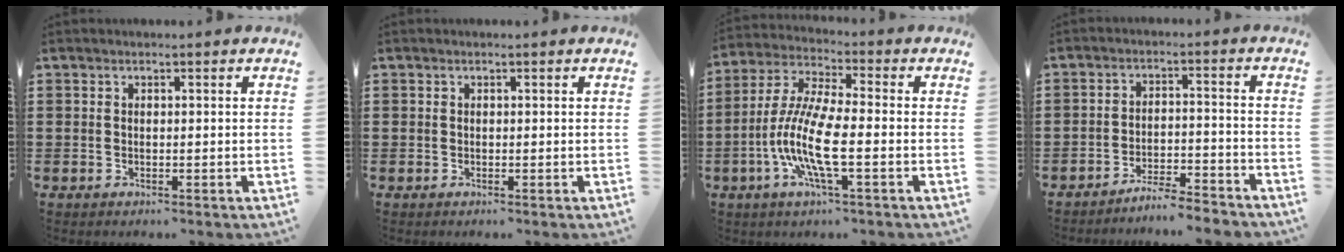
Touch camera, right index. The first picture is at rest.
{"total": 0.0}
{"total": 9.8, "force": [-3.3, 1.9, 9.1], "torque": [-0.214, -0.020, -0.071]}
{"total": 4.5, "force": [-4.5, -0.1, 0.9], "torque": [-0.017, 0.001, -0.091]}